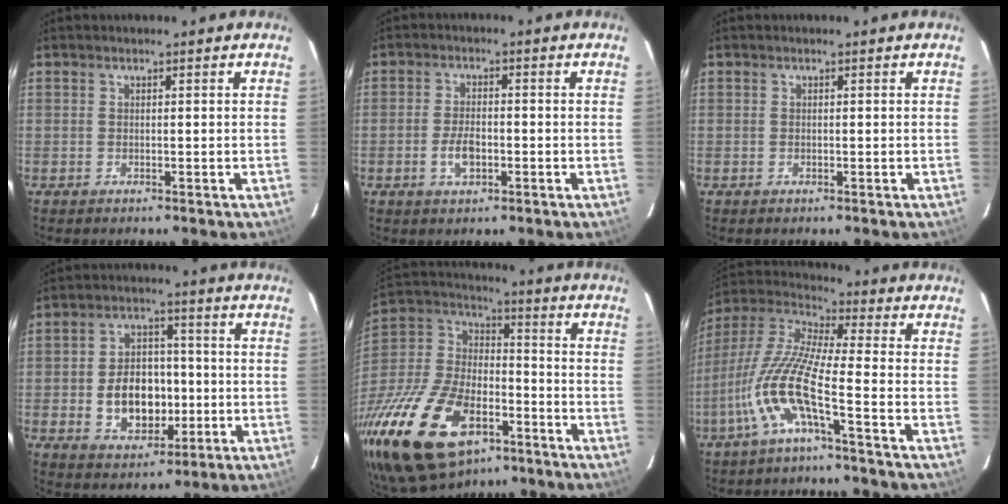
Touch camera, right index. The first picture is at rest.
{"total": 4.5, "force": [-1.6, 2.3, 3.5], "torque": [-0.073, 0.000, -0.027]}
{"total": 0.0}
{"total": 11.3, "force": [-1.9, 8.2, 7.5], "torque": [-0.151, 0.015, -0.014]}
{"total": 30.0, "force": [-15.9, 16.6, 19.4], "torque": [-0.421, -0.016, -0.262]}
{"total": 11.9, "force": [-5.1, 0.6, 10.7], "torque": [-0.216, -0.005, -0.104]}